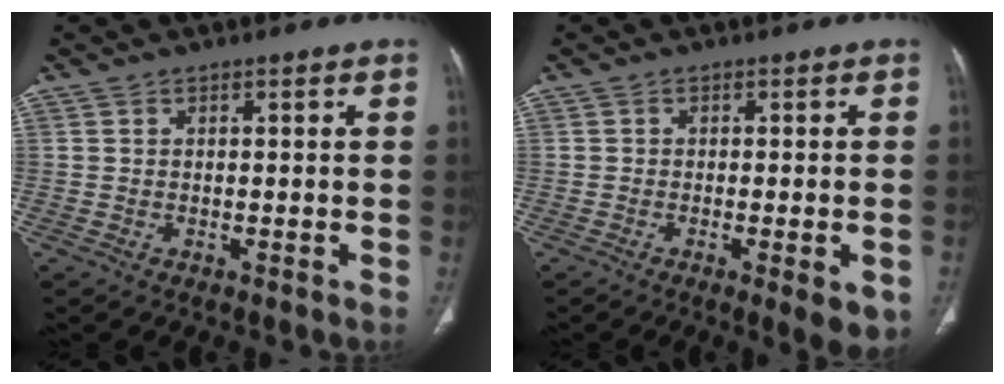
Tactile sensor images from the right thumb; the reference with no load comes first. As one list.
[{"total": 5.8, "force": [-2.2, 1.5, 5.2], "torque": [-0.065, -0.009, -0.028]}]